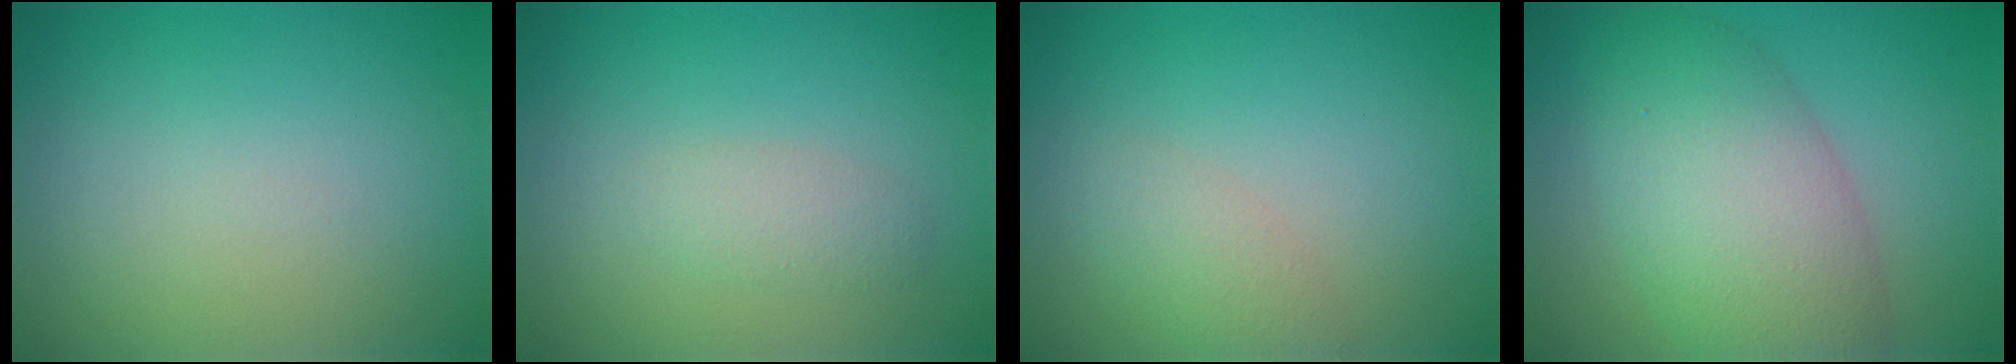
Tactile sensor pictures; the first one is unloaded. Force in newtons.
{"total": 1.7, "press": 1.7, "slide": 0.2}
{"total": 2.0, "press": 2.0, "slide": 0.1}
{"total": 8.3, "press": 8.3, "slide": 0.3}